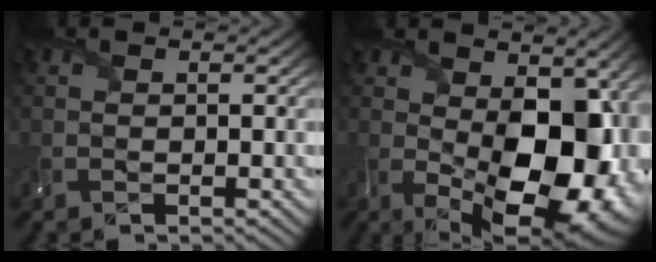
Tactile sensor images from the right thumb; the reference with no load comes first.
{"total": 16.4, "force": [-0.1, 9.1, 13.6], "torque": [-0.194, -0.031, 0.023]}